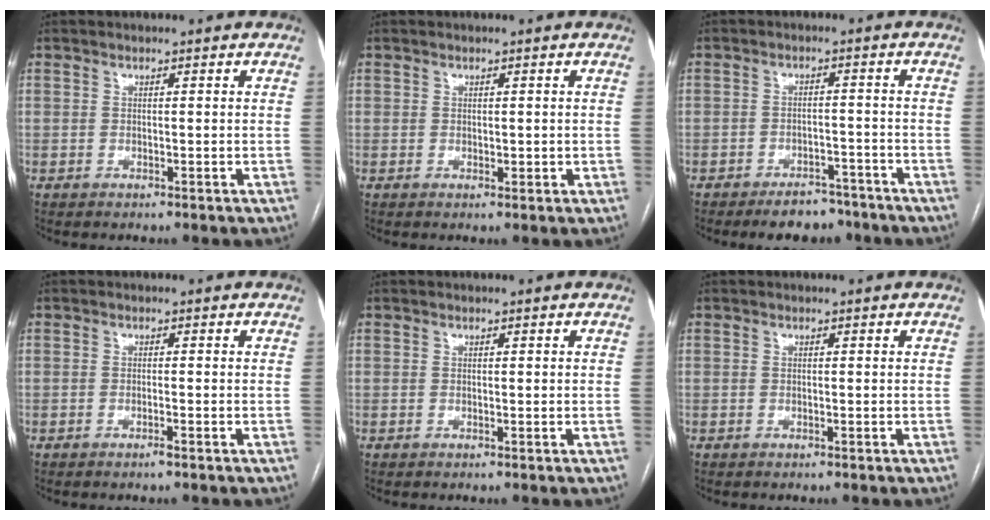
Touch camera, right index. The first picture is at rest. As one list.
[{"total": 1.3, "force": [0.1, 0.9, 0.9], "torque": [-0.010, 0.001, 0.005]}, {"total": 5.9, "force": [-4.9, 2.7, 2.0], "torque": [-0.022, 0.005, -0.070]}, {"total": 0.8, "force": [-0.6, -0.1, 0.5], "torque": [-0.014, -0.001, -0.010]}, {"total": 0.0}, {"total": 0.0}]